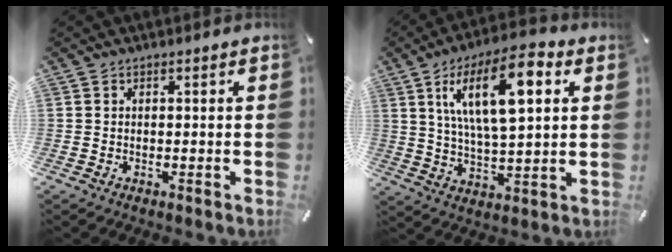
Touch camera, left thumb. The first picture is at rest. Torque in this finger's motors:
{"motor_torque": [0.35, 1.37, 1.98, -0.78, 0.24]}